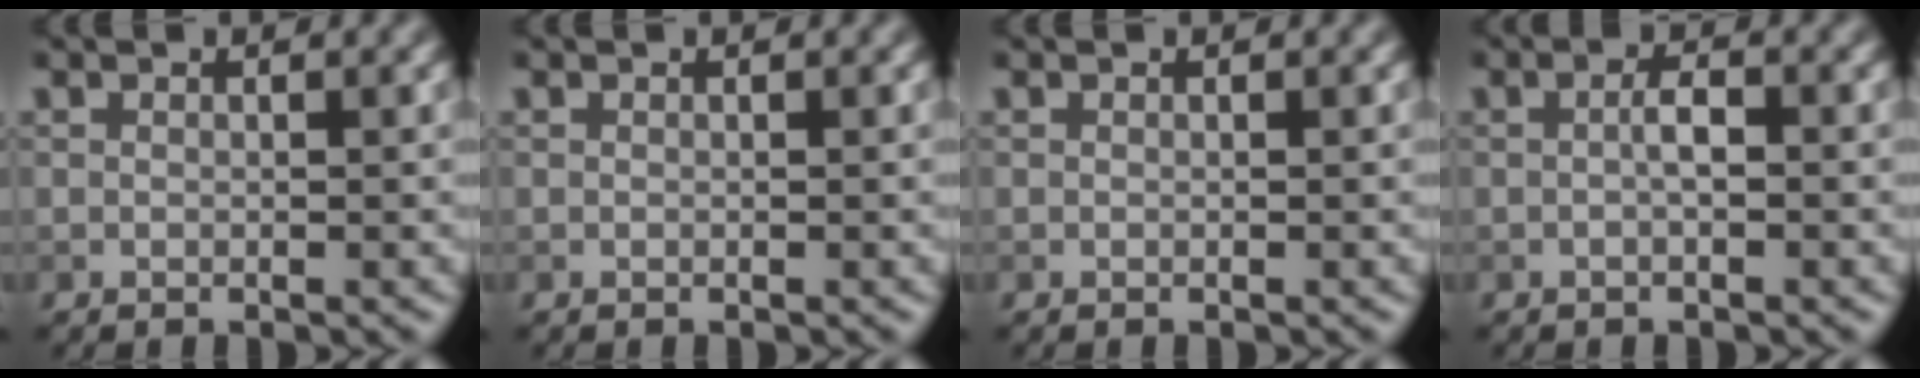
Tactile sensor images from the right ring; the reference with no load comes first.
{"total": 0.0}
{"total": 0.0}
{"total": 1.6, "force": [-0.3, 0.5, 1.5], "torque": [-0.031, 0.001, -0.008]}